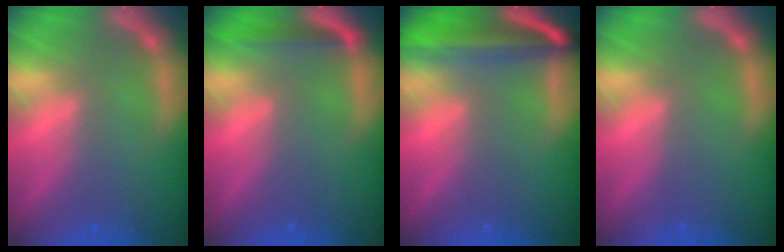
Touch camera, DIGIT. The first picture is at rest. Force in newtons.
{"total": 2.5}
{"total": 9.0}
{"total": 0.0}